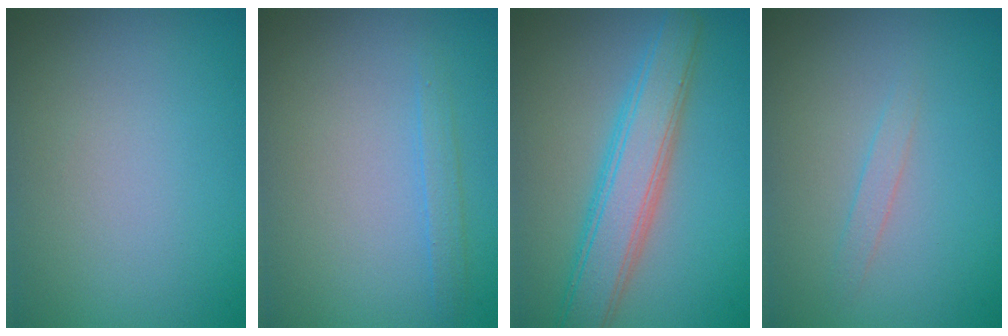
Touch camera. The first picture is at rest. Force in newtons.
{"total": 1.1, "press": 1.1, "slide": 0.0}
{"total": 5.4, "press": 5.4, "slide": 0.1}
{"total": 1.0, "press": 1.0, "slide": 0.1}